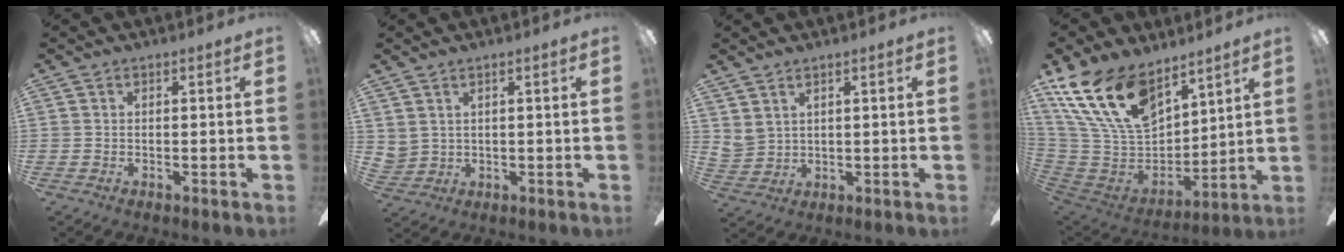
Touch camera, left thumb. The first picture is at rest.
{"total": 2.5, "force": [1.8, 1.7, 0.6], "torque": [-0.018, -0.003, 0.034]}
{"total": 3.5, "force": [2.7, 1.9, 1.0], "torque": [-0.027, -0.007, 0.052]}
{"total": 21.2, "force": [12.8, 11.6, 12.2], "torque": [-0.270, -0.058, 0.239]}